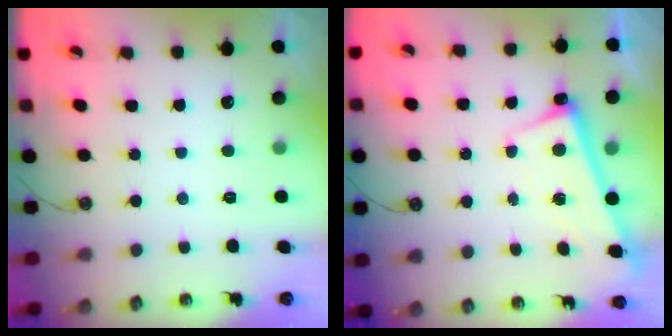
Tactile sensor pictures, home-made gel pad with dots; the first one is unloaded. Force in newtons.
{"total": 2.9, "press": 2.8, "slide": 0.7}